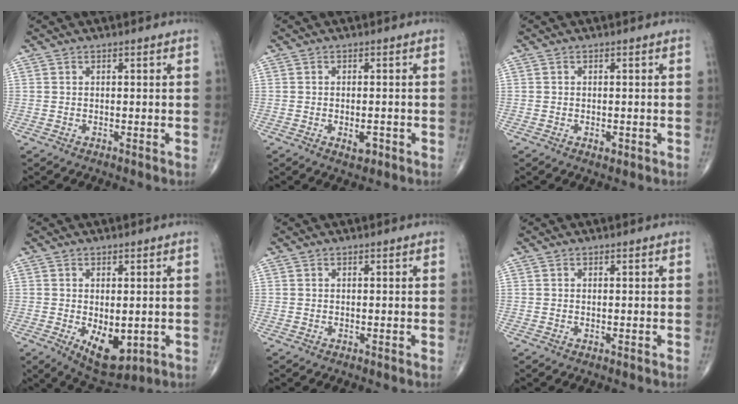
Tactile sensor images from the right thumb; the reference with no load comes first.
{"total": 2.7, "force": [-1.1, 1.3, 2.1], "torque": [-0.026, 0.001, -0.013]}
{"total": 1.3, "force": [-0.5, 0.8, 0.9], "torque": [-0.011, -0.001, -0.006]}
{"total": 8.8, "force": [-1.9, 4.7, 7.2], "torque": [-0.097, -0.014, -0.013]}
{"total": 0.0}
{"total": 0.0}